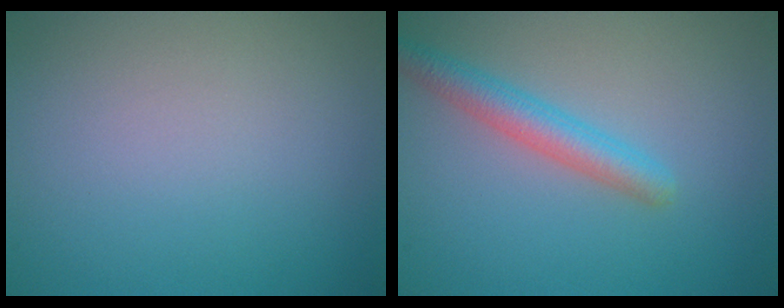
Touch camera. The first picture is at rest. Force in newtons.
{"total": 3.0, "press": 3.0, "slide": 0.0}